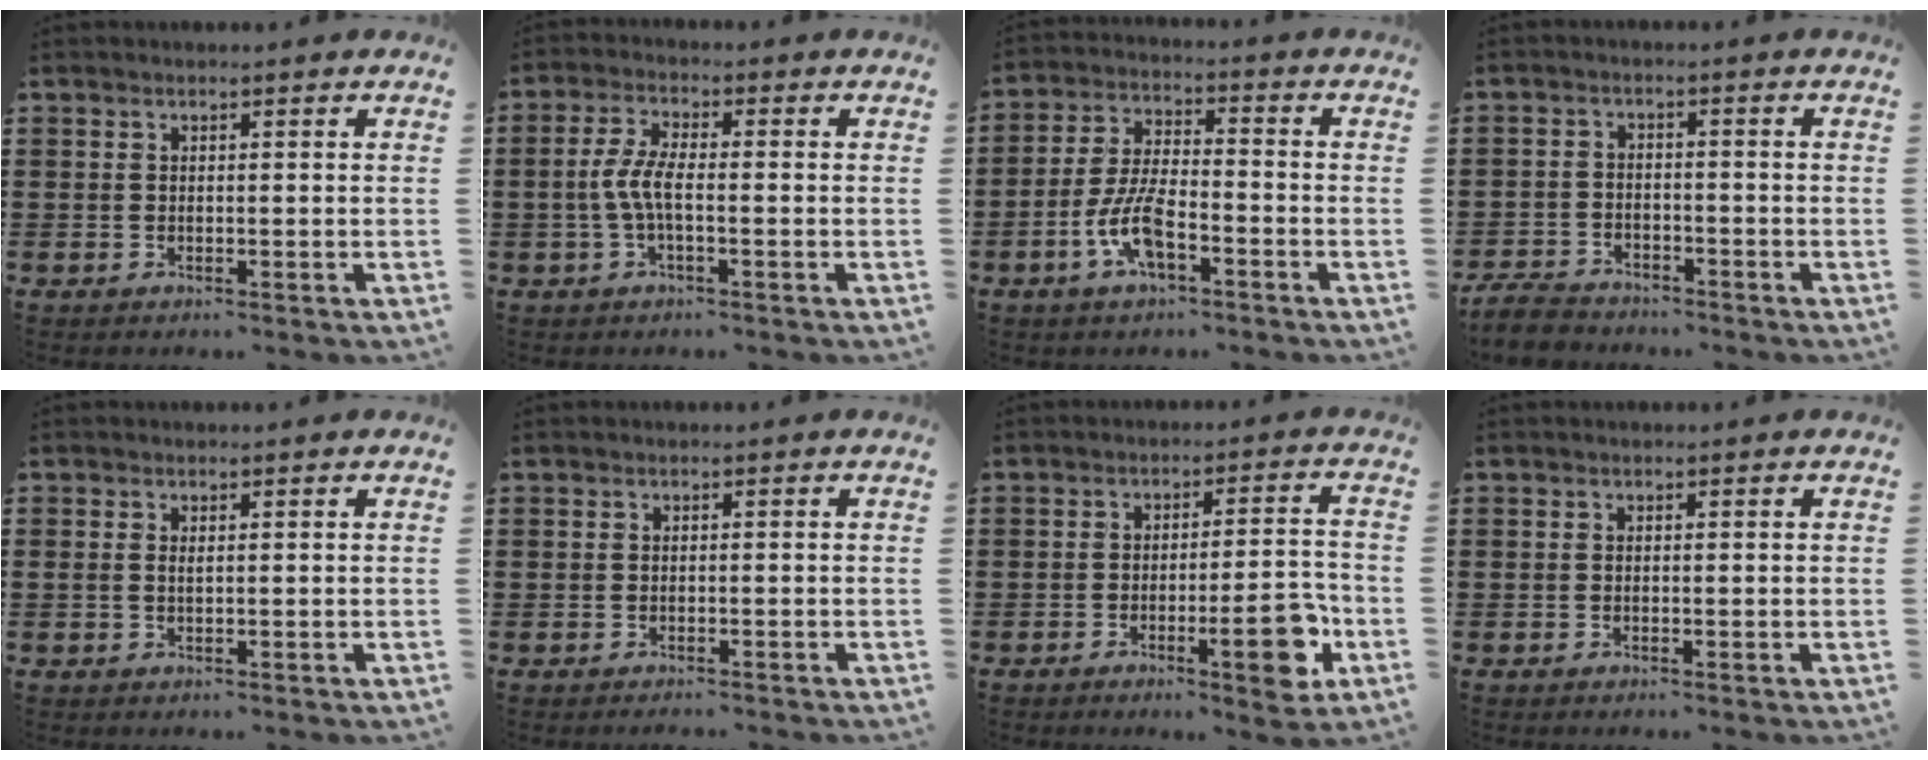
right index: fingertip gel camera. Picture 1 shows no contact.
{"total": 4.6, "force": [-1.0, 1.3, 4.3], "torque": [-0.113, -0.006, -0.031]}
{"total": 8.1, "force": [-3.5, 3.1, 6.6], "torque": [-0.156, -0.005, -0.070]}
{"total": 4.2, "force": [-4.0, 0.9, 0.8], "torque": [-0.029, 0.000, -0.086]}
{"total": 0.8, "force": [0.2, 0.4, 0.7], "torque": [-0.015, 0.003, 0.002]}
{"total": 0.5, "force": [-0.5, 0.2, -0.2], "torque": [0.002, 0.003, -0.011]}
{"total": 9.0, "force": [-3.3, 1.8, 8.1], "torque": [-0.109, -0.005, -0.053]}
{"total": 0.0}